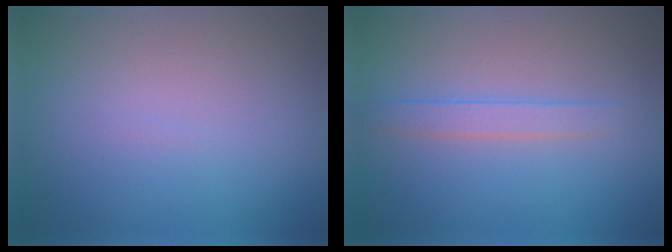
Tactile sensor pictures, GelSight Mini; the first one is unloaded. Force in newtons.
{"total": 1.7, "press": 1.7, "slide": 0.1}